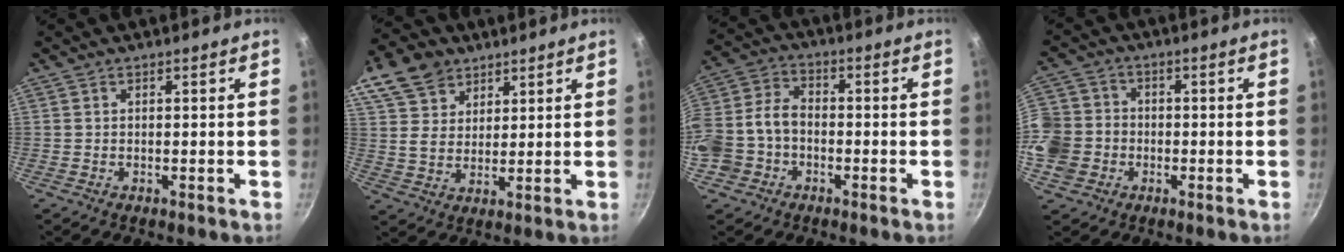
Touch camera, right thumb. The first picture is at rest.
{"total": 12.9, "force": [7.8, 8.9, 5.3], "torque": [-0.087, -0.010, 0.142]}
{"total": 12.4, "force": [-3.8, 9.3, 7.2], "torque": [-0.142, 0.048, -0.081]}
{"total": 13.9, "force": [-3.0, 12.2, 6.0], "torque": [-0.128, 0.038, -0.069]}